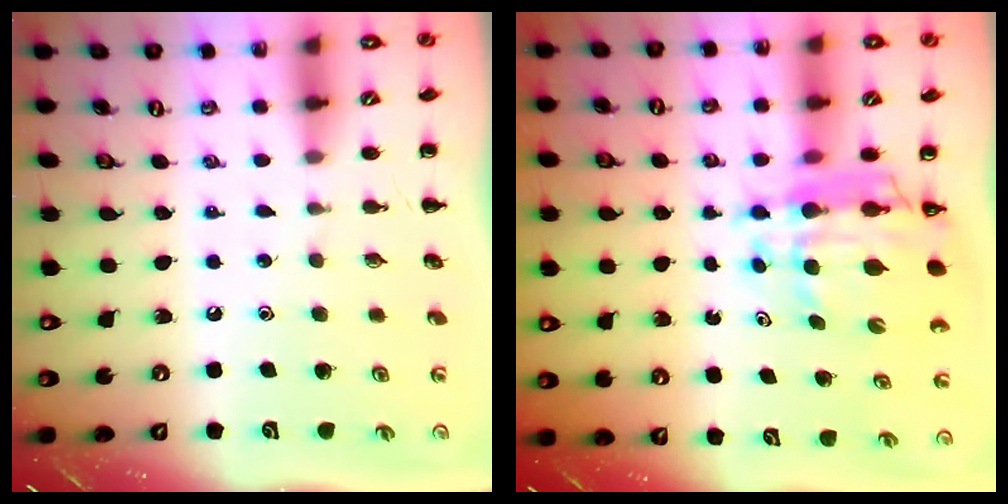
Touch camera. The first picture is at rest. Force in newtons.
{"total": 10.7, "press": 10.2, "slide": 3.1}